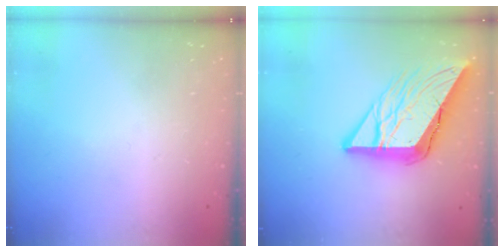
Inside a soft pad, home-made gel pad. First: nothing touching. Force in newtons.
{"total": 15.9, "press": 15.8, "slide": 1.7}